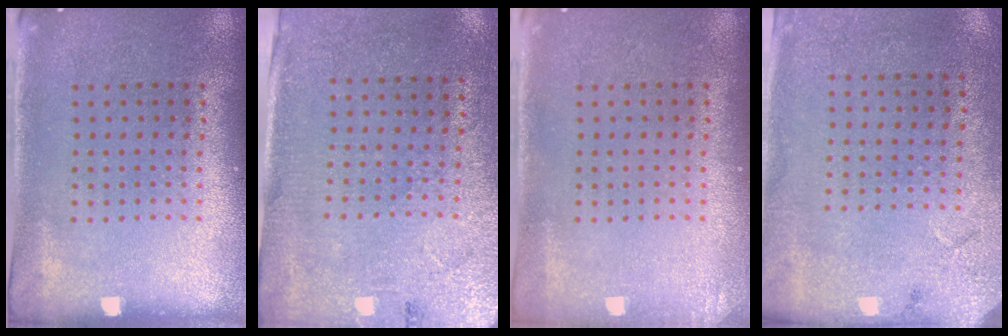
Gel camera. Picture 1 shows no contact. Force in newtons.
{"total": 2.7, "press": 2.4, "slide": 1.3}
{"total": 0.7, "press": 0.7, "slide": 0.1}
{"total": 2.7, "press": 2.2, "slide": 1.6}